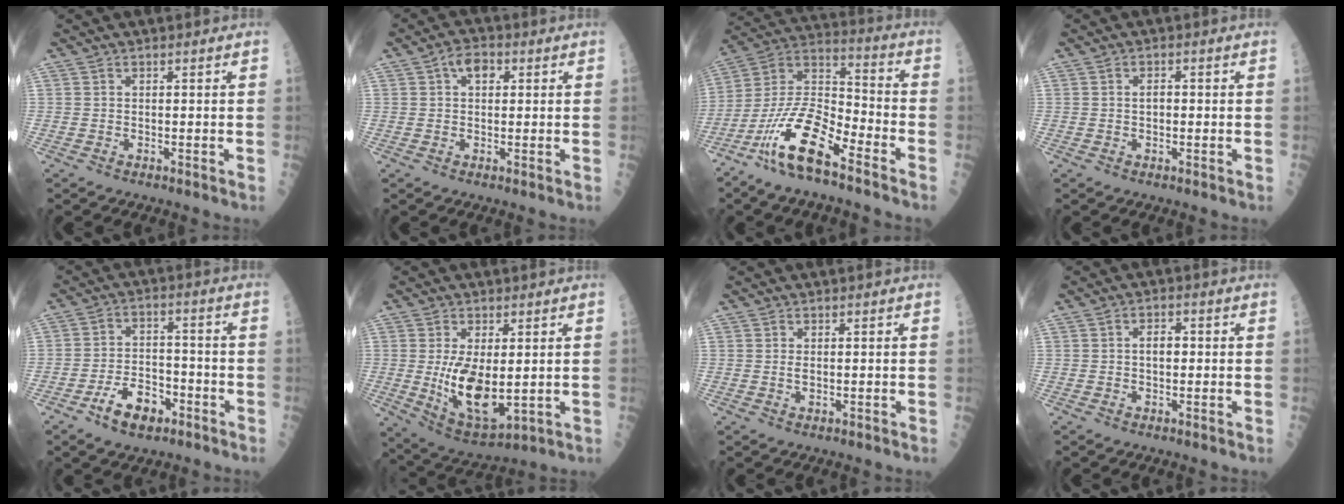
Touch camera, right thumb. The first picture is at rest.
{"total": 4.2, "force": [1.4, 2.7, 3.0], "torque": [-0.031, 0.009, 0.019]}
{"total": 16.6, "force": [-9.7, 5.1, 12.4], "torque": [-0.241, 0.066, -0.188]}
{"total": 2.1, "force": [0.1, 1.2, 1.7], "torque": [-0.025, 0.003, 0.001]}
{"total": 8.9, "force": [-4.8, 5.0, 5.6], "torque": [-0.077, 0.035, -0.080]}
{"total": 12.2, "force": [-0.1, 5.7, 10.8], "torque": [-0.185, -0.024, 0.019]}
{"total": 1.0, "force": [0.2, 0.4, 0.9], "torque": [-0.017, -0.004, 0.006]}
{"total": 3.2, "force": [0.2, 1.9, 2.6], "torque": [-0.036, 0.006, 0.002]}